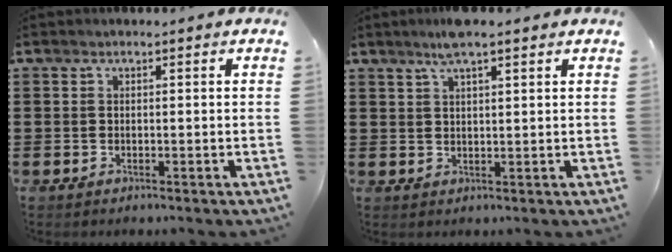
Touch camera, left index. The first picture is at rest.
{"total": 4.1, "force": [2.9, 0.4, 2.9], "torque": [-0.061, 0.002, 0.051]}